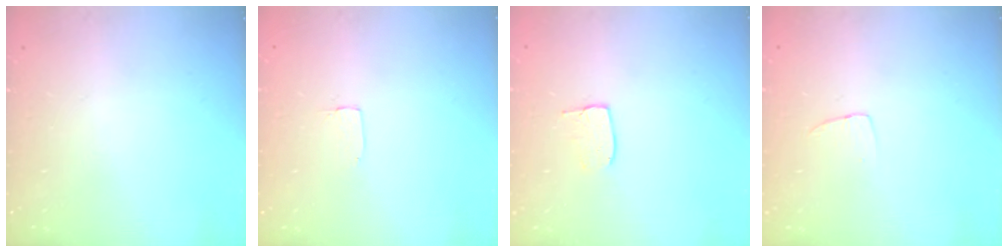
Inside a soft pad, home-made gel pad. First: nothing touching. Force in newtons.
{"total": 2.0, "press": 2.0, "slide": 0.0}
{"total": 5.5, "press": 5.5, "slide": 0.3}
{"total": 2.9, "press": 2.9, "slide": 0.1}